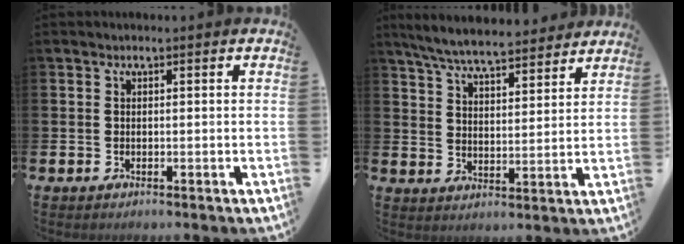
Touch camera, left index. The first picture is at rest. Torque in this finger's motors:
{"motor_torque": [0.51, -0.83, 0.75, 0.21]}